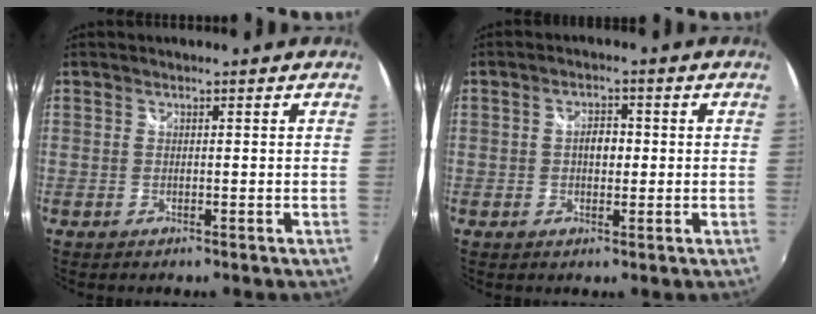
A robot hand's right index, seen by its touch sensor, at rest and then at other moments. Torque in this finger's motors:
{"motor_torque": [0.52, -0.12, 0.33, 0.05]}